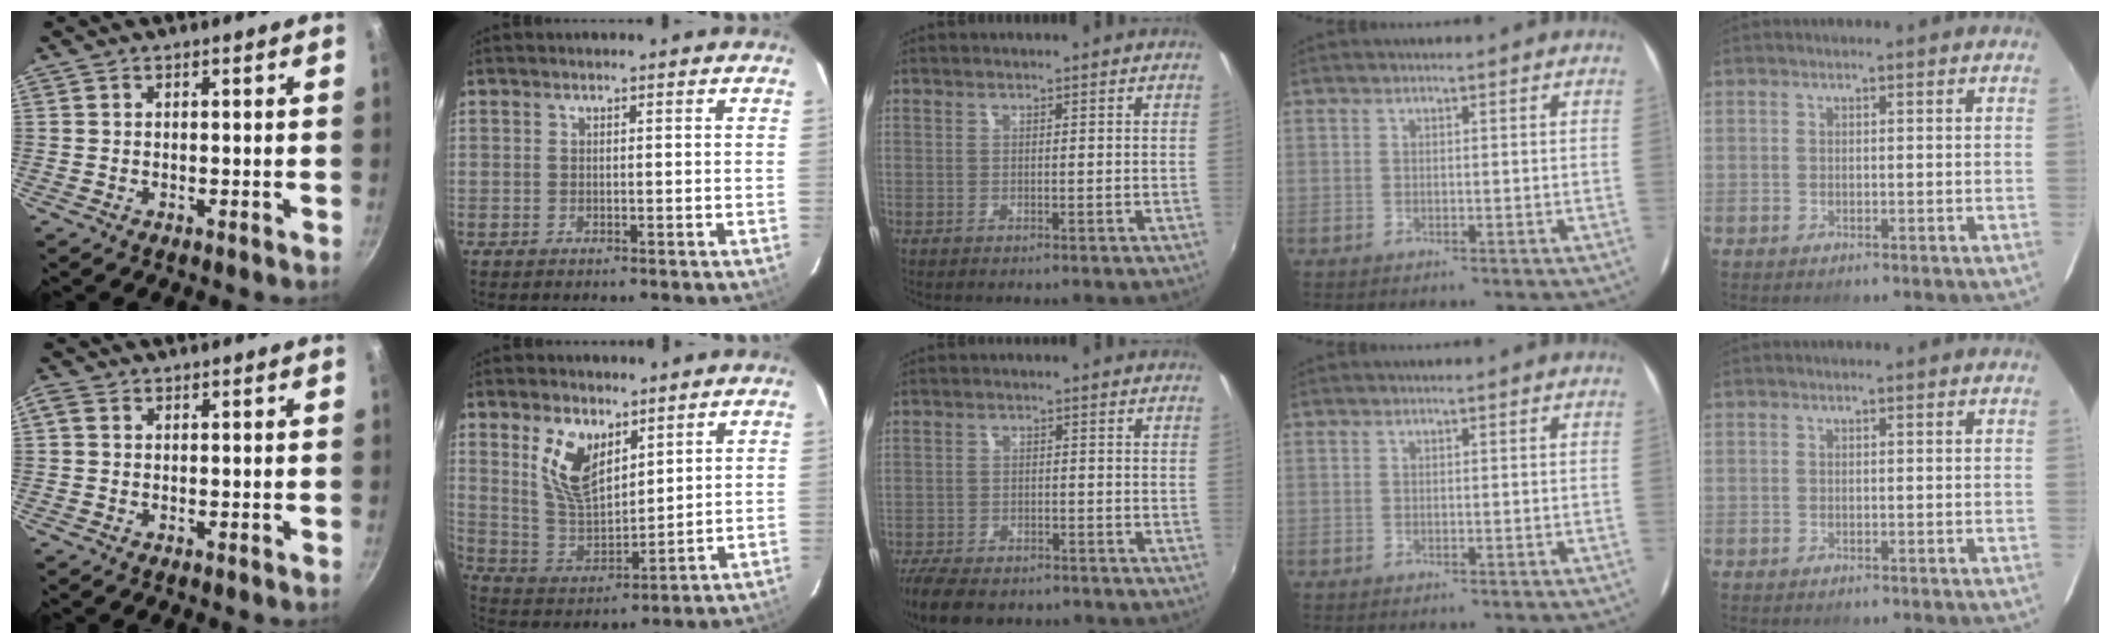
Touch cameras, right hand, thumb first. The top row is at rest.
{"thumb": {"total": 1.6, "force": [0.3, 1.2, 0.9], "torque": [-0.021, 0.005, 0.004]}, "index": {"total": 11.0, "force": [5.6, 5.7, 7.6], "torque": [-0.145, 0.008, 0.122]}, "middle": {"total": 10.3, "force": [-8.2, 3.9, 4.8], "torque": [-0.114, -0.027, -0.136]}}